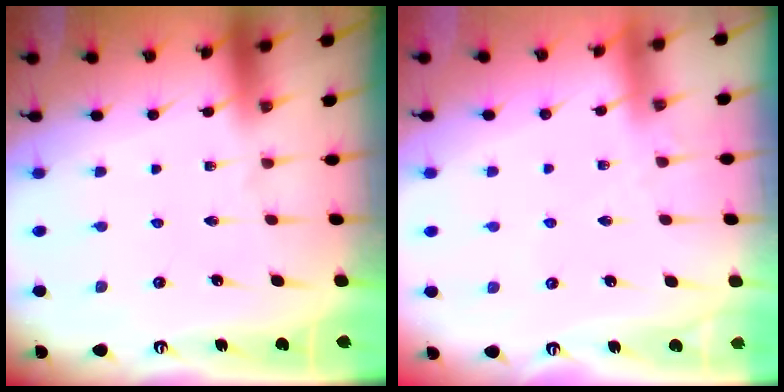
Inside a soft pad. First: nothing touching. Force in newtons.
{"total": 2.1, "press": 2.1, "slide": 0.4}